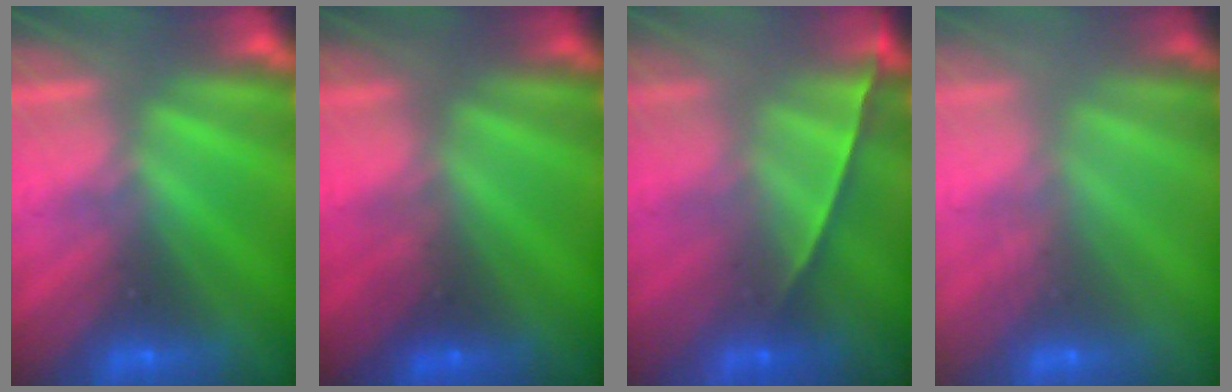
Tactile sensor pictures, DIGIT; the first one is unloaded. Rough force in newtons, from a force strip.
{"total": 2.2}
{"total": 1.4}
{"total": 2.9}